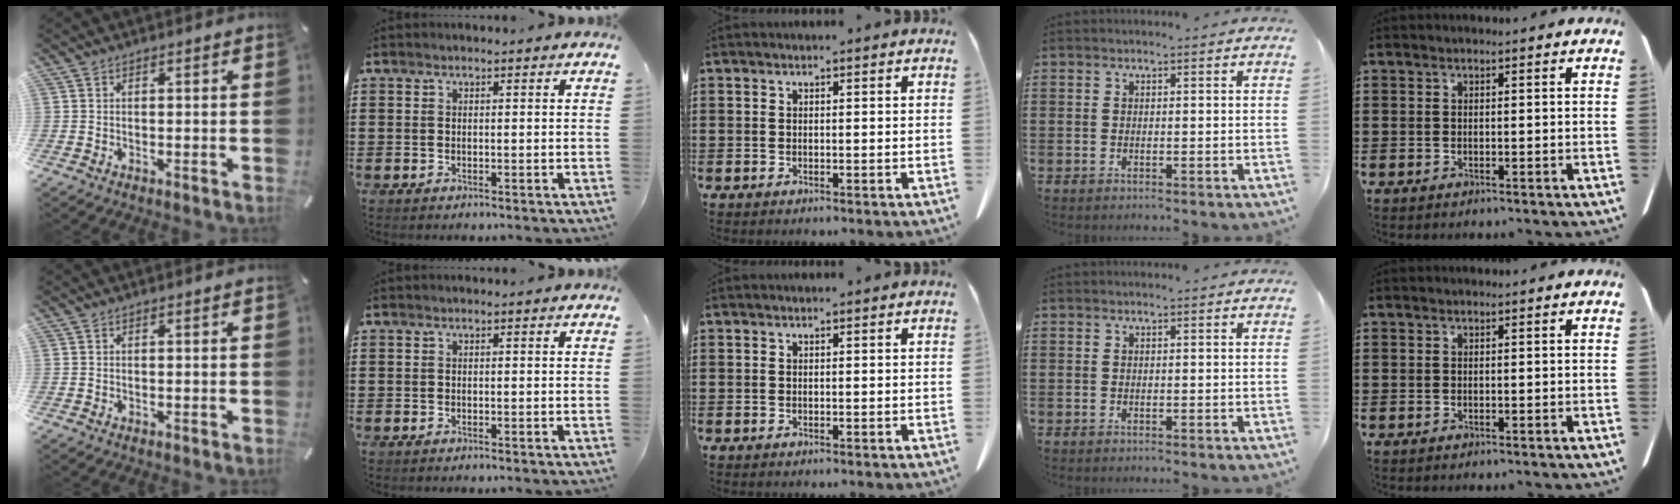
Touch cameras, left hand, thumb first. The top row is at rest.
{}